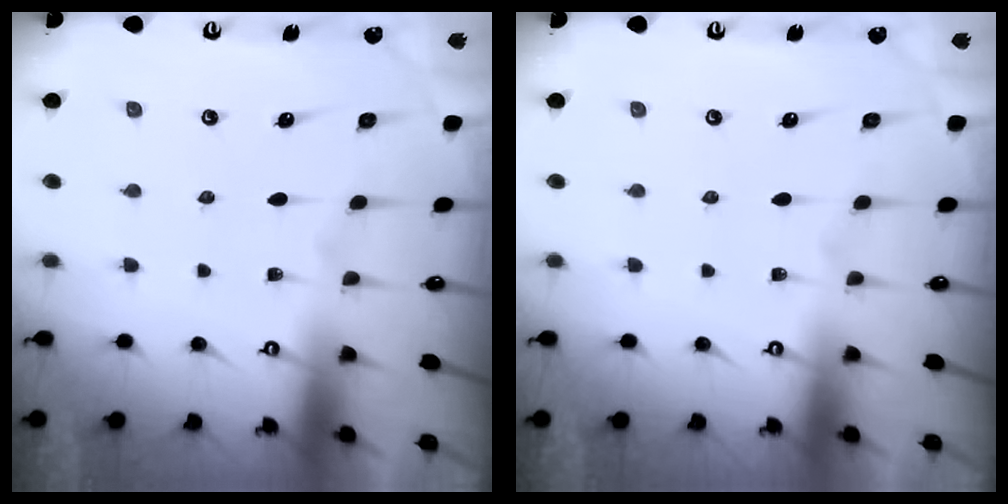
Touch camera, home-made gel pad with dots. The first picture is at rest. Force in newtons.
{"total": 0.0}